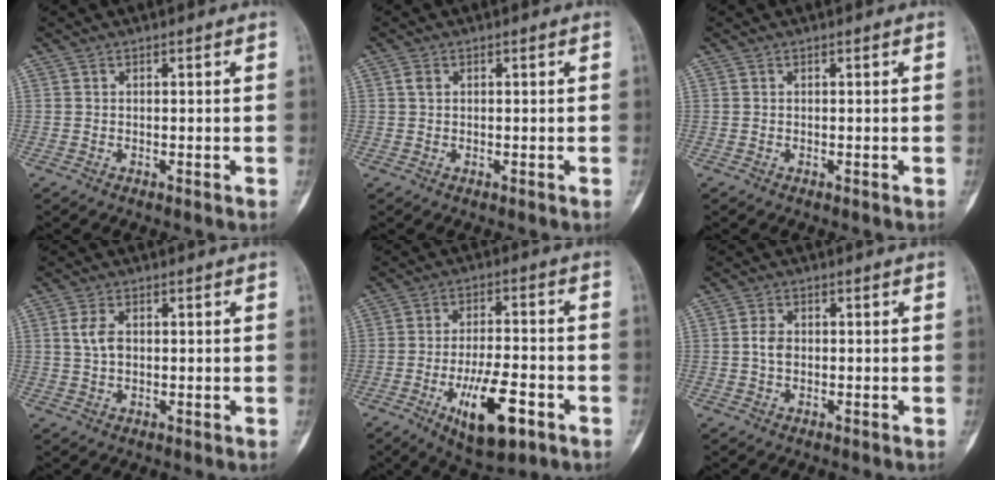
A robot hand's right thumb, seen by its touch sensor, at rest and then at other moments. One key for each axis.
{"total": 1.2, "fx": 0.4, "fy": 0.9, "fz": 0.7, "tx": -0.008, "ty": 0.003, "tz": 0.006}
{"total": 0.0}
{"total": 3.9, "fx": 0.8, "fy": 2.4, "fz": 2.9, "tx": -0.058, "ty": 0.003, "tz": 0.015}
{"total": 13.1, "fx": -5.4, "fy": 5.2, "fz": 10.8, "tx": -0.175, "ty": 0.020, "tz": -0.078}
{"total": 2.7, "fx": 0.0, "fy": 1.9, "fz": 1.9, "tx": -0.031, "ty": 0.003, "tz": -0.004}